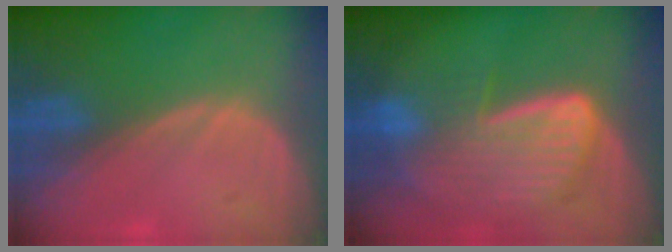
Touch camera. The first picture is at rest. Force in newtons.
{"total": 8.8, "press": 7.9, "slide": 4.0}